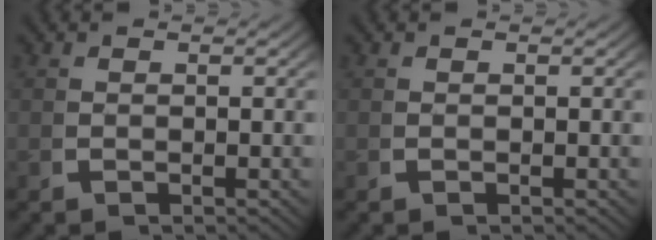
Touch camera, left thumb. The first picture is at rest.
{"total": 0.0}